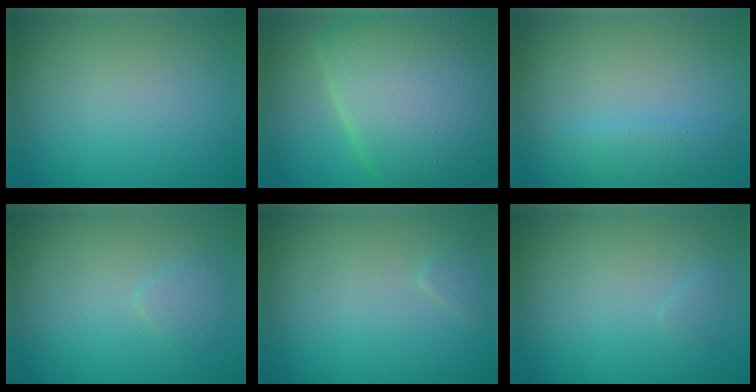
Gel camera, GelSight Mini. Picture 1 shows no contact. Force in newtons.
{"total": 11.8, "press": 11.8, "slide": 0.6}
{"total": 1.7, "press": 1.7, "slide": 0.1}
{"total": 1.2, "press": 1.2, "slide": 0.1}
{"total": 0.8, "press": 0.8, "slide": 0.0}
{"total": 0.6, "press": 0.5, "slide": 0.1}